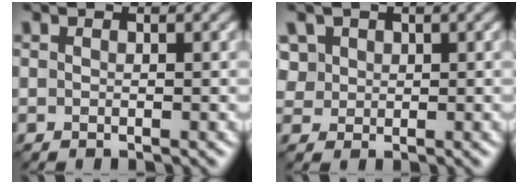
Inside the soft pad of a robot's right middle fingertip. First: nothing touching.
{"total": 3.0, "force": [1.5, 2.4, 0.8], "torque": [-0.029, 0.009, 0.030]}